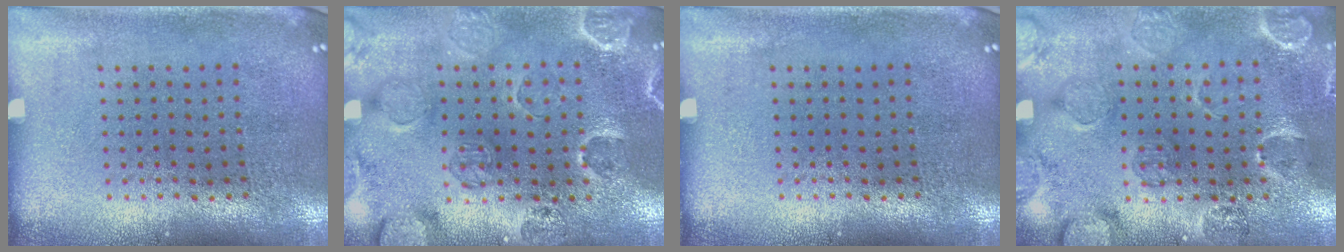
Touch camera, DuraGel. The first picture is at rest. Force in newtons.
{"total": 2.4, "press": 2.0, "slide": 1.4}
{"total": 0.0}
{"total": 2.8, "press": 1.8, "slide": 2.1}